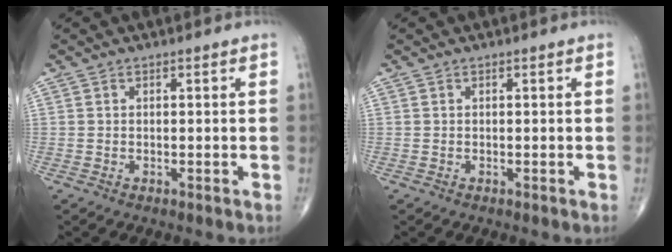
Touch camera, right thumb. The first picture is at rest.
{"total": 0.0}